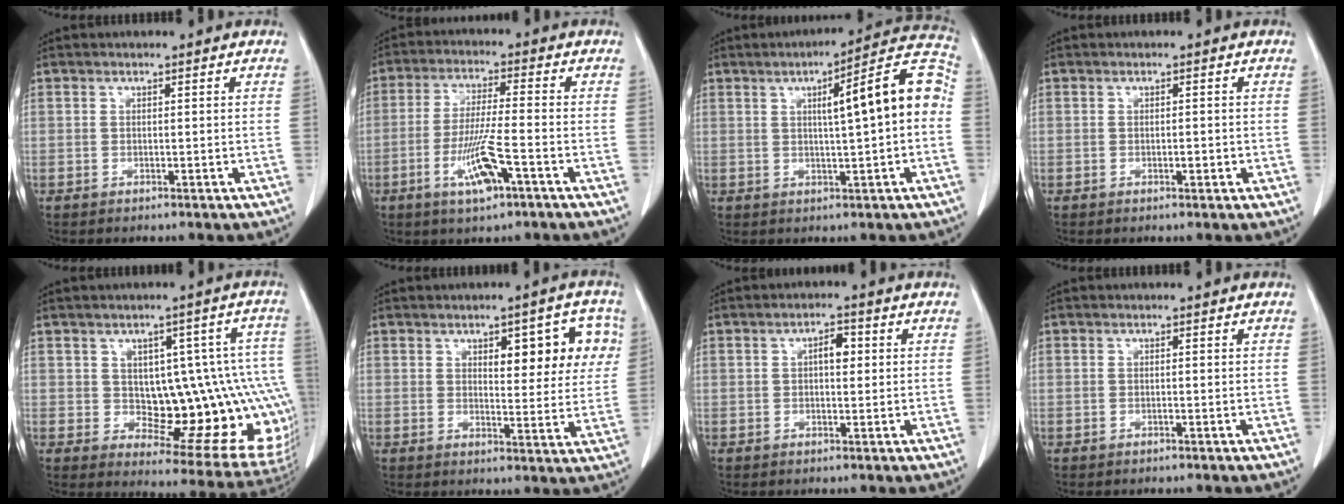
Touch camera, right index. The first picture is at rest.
{"total": 8.6, "force": [-3.8, 0.8, 7.7], "torque": [-0.152, -0.011, -0.067]}
{"total": 11.9, "force": [1.0, 0.8, 11.8], "torque": [-0.156, 0.032, 0.008]}
{"total": 1.0, "force": [-0.2, 0.5, 0.8], "torque": [-0.013, 0.001, -0.001]}
{"total": 18.3, "force": [-1.1, 7.0, 16.9], "torque": [-0.142, 0.026, 0.010]}
{"total": 9.7, "force": [3.5, 3.6, 8.3], "torque": [-0.093, 0.018, 0.044]}
{"total": 2.9, "force": [0.5, 1.2, 2.5], "torque": [-0.039, 0.006, 0.006]}
{"total": 0.0}